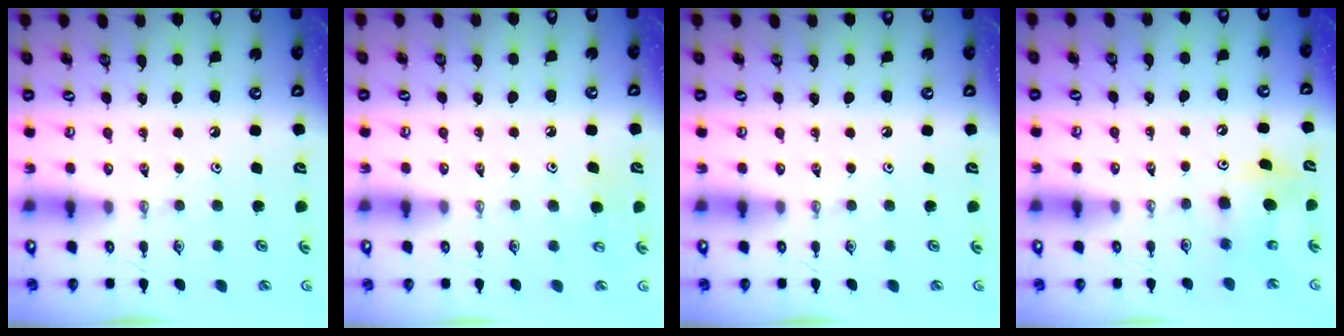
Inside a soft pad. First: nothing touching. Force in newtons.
{"total": 6.1, "press": 6.0, "slide": 0.8}
{"total": 0.0}
{"total": 8.1, "press": 8.0, "slide": 0.7}